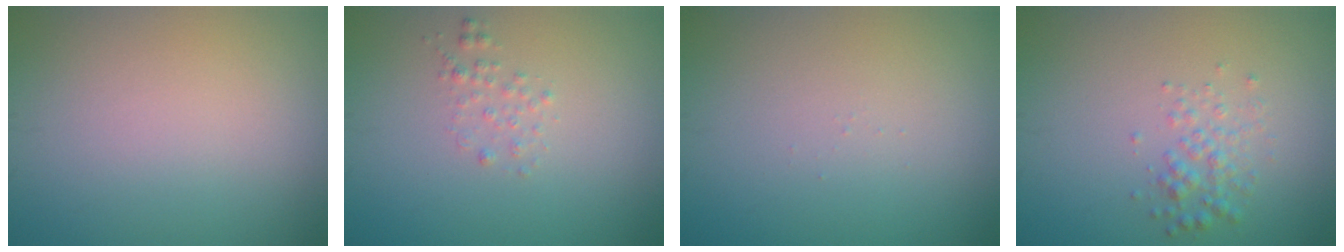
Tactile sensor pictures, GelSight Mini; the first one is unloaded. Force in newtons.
{"total": 1.0, "press": 1.0, "slide": 0.0}
{"total": 0.0}
{"total": 1.9, "press": 1.9, "slide": 0.0}